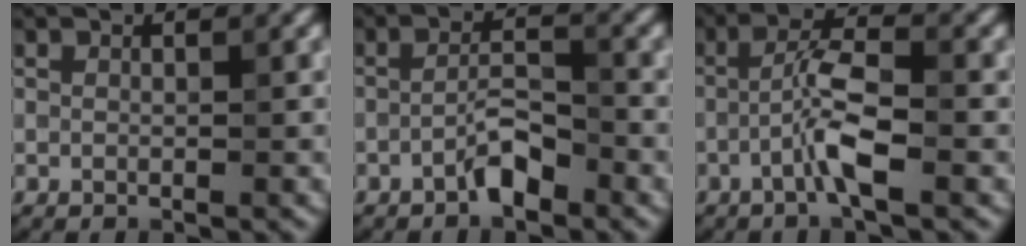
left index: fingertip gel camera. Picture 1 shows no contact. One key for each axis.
{"total": 2.5, "fx": -1.7, "fy": 0.6, "fz": 1.7, "tx": -0.031, "ty": 0.010, "tz": -0.035}
{"total": 4.0, "fx": -1.4, "fy": 0.6, "fz": 3.7, "tx": -0.076, "ty": 0.011, "tz": -0.034}